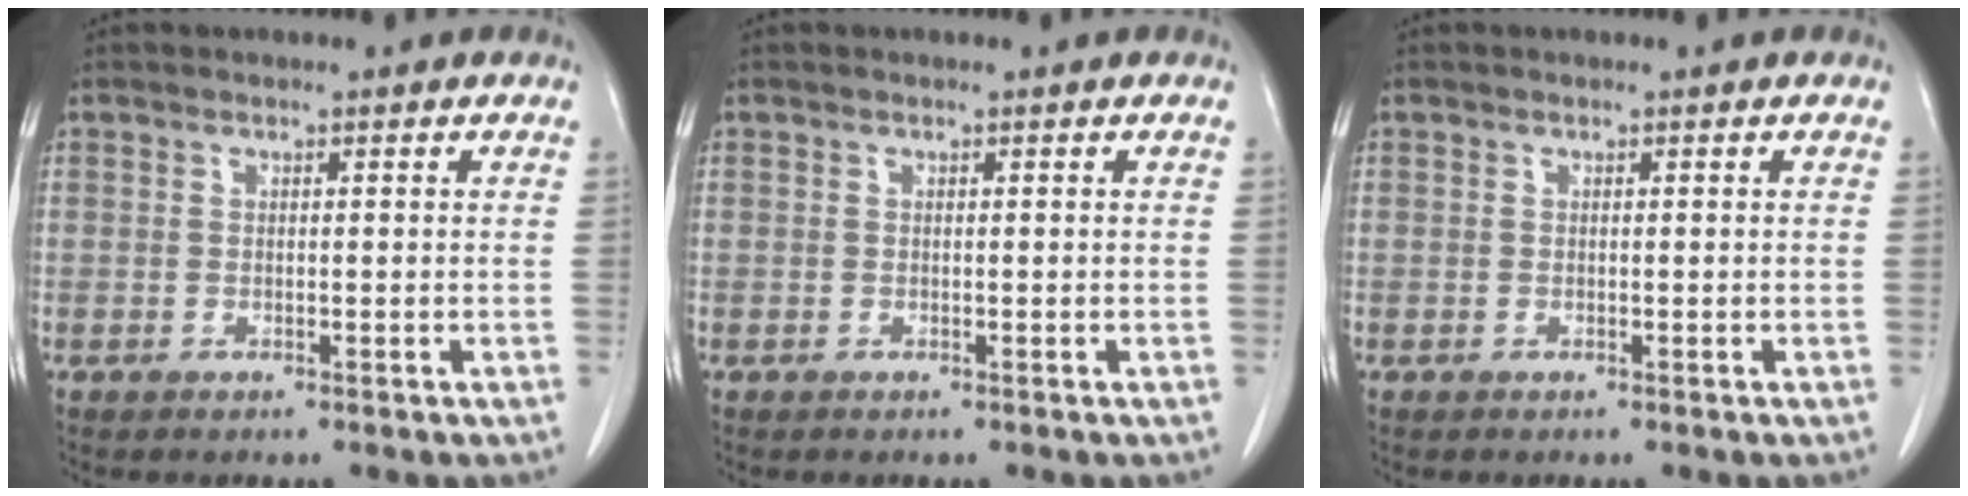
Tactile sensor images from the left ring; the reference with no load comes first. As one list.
[{"total": 0.0}, {"total": 0.0}]